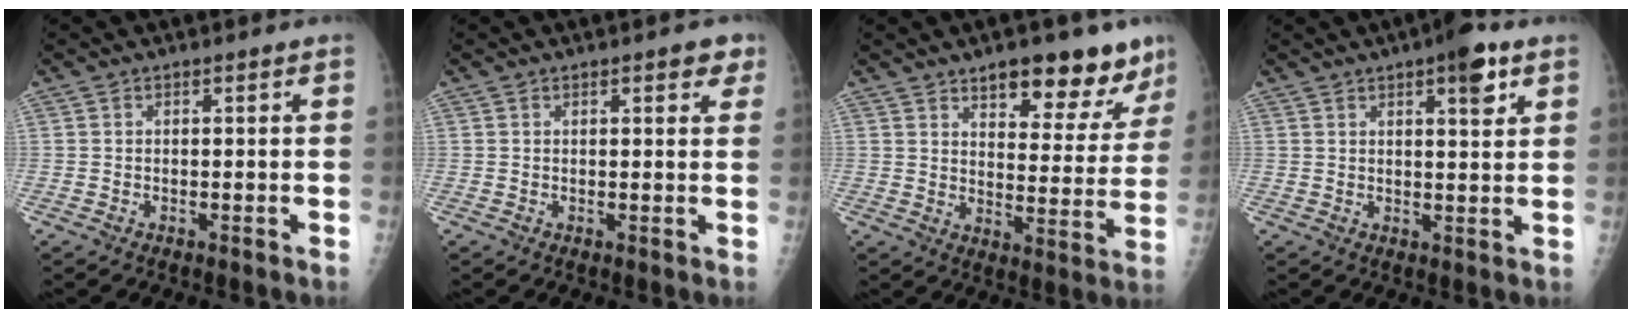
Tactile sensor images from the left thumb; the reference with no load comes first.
{"total": 3.1, "force": [1.8, 1.2, 2.2], "torque": [-0.011, -0.004, 0.017]}
{"total": 14.4, "force": [9.9, 5.8, 8.8], "torque": [-0.063, -0.060, 0.139]}
{"total": 6.9, "force": [3.7, 2.0, 5.5], "torque": [-0.065, -0.014, 0.048]}